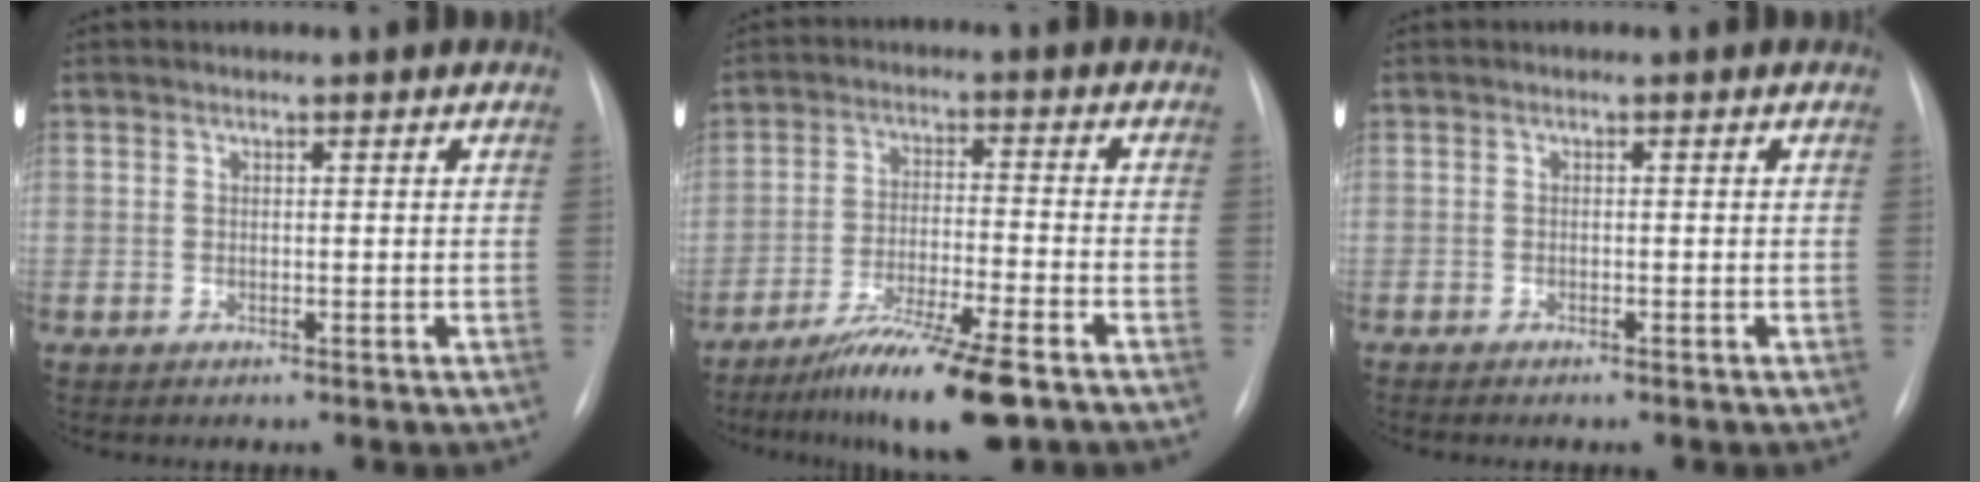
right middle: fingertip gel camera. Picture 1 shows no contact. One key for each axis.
{"total": 11.1, "fx": -7.8, "fy": 0.5, "fz": 7.8, "tx": -0.139, "ty": -0.032, "tz": -0.136}
{"total": 2.0, "fx": -1.7, "fy": 0.4, "fz": 1.0, "tx": -0.018, "ty": -0.005, "tz": -0.017}